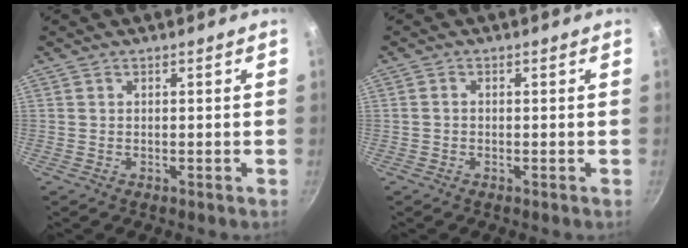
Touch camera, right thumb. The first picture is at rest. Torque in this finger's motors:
{"motor_torque": [-0.13, -0.35, -0.77, 0.02, 0.06]}